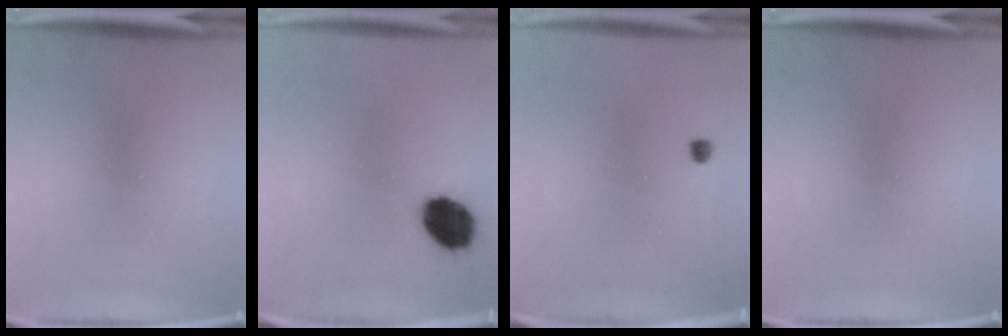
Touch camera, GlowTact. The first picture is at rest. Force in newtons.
{"total": 11.1}
{"total": 1.0}
{"total": 0.0}